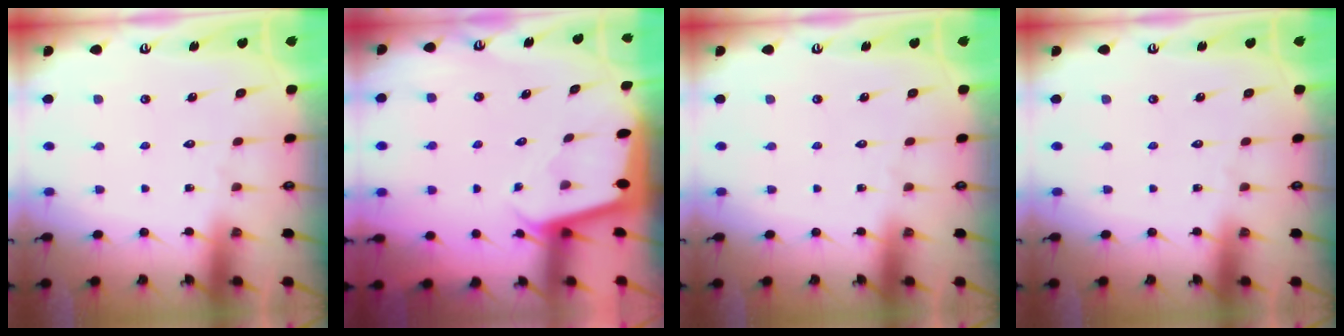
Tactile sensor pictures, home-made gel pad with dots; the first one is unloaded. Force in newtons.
{"total": 2.0, "press": 2.0, "slide": 0.1}
{"total": 0.0}
{"total": 0.0}